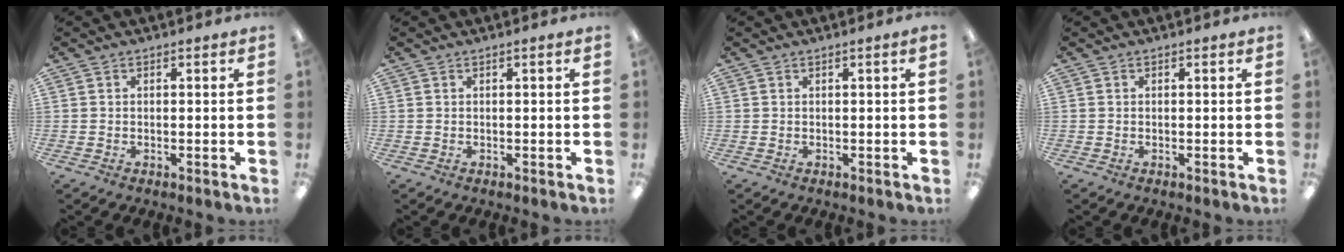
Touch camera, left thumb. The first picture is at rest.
{"total": 0.0}
{"total": 0.6, "force": [0.2, -0.2, 0.6], "torque": [-0.010, 0.000, 0.003]}
{"total": 0.0}